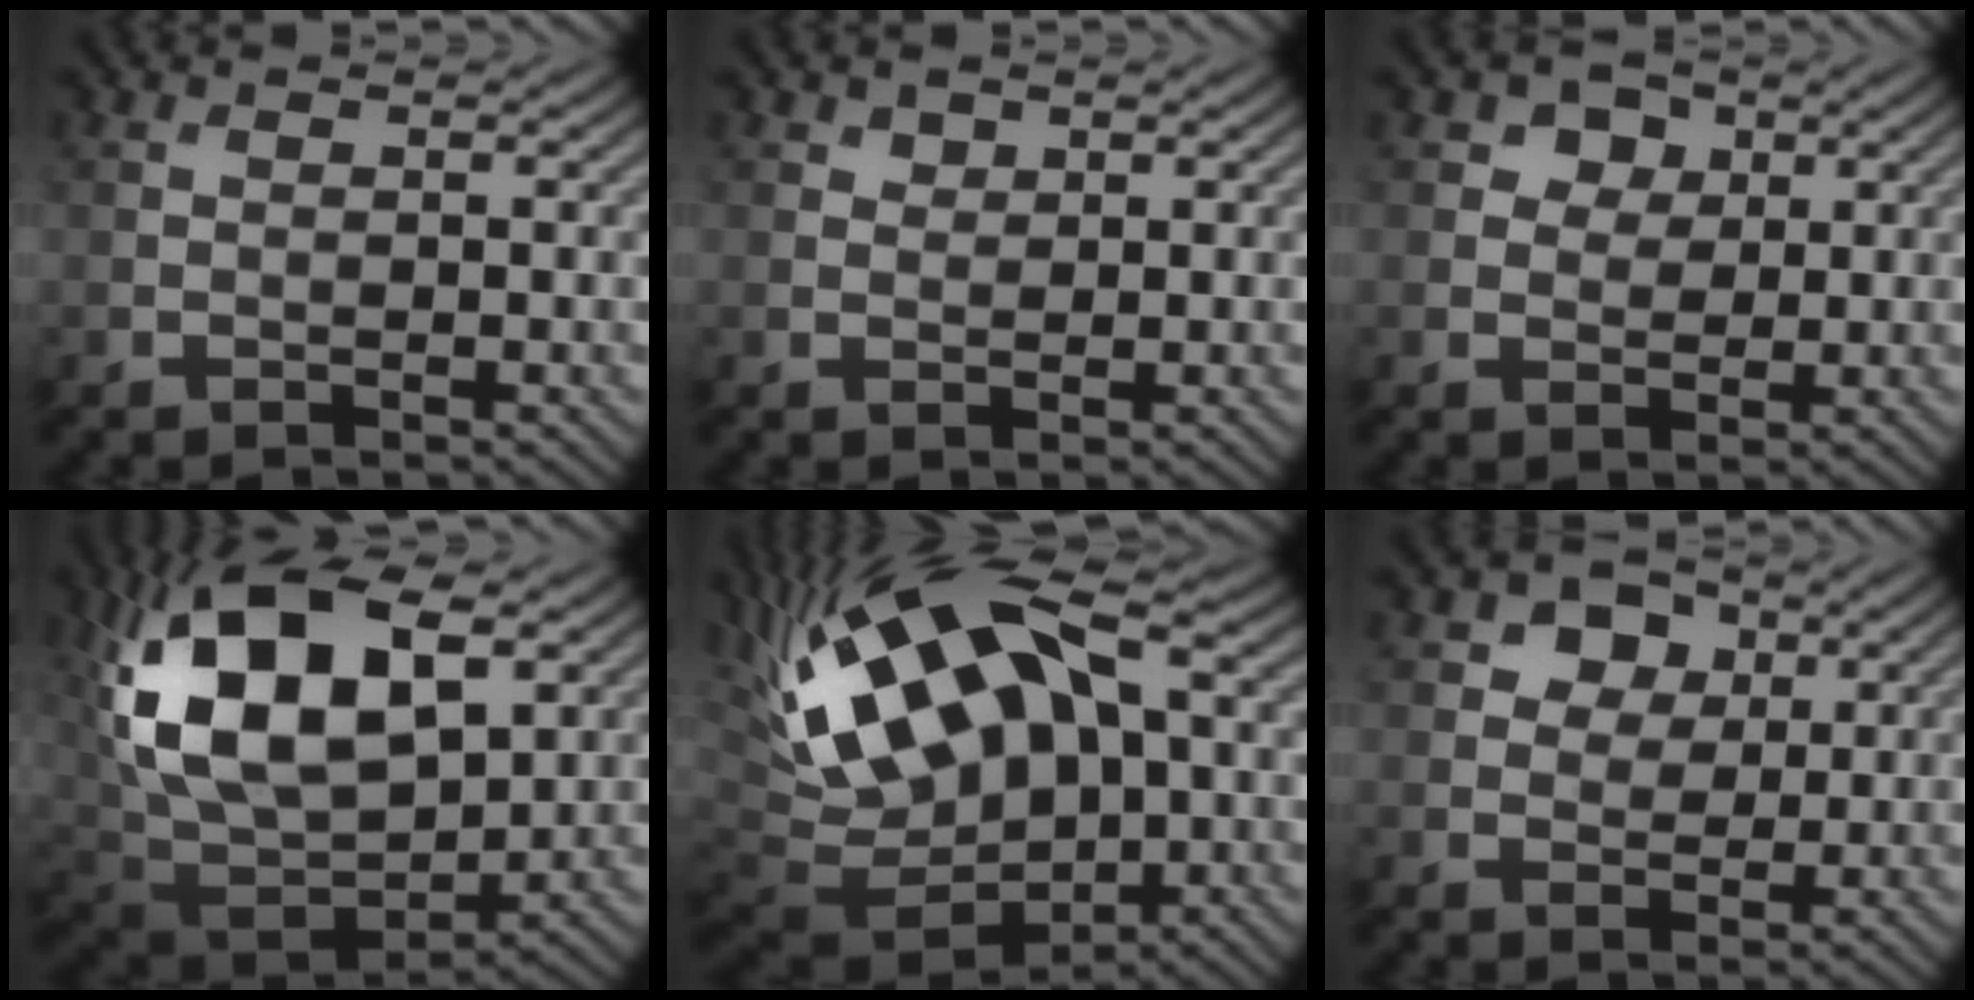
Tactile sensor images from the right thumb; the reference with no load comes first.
{"total": 1.0, "force": [0.7, 0.7, 0.2], "torque": [-0.002, -0.004, 0.014]}
{"total": 3.3, "force": [1.5, 2.6, 1.3], "torque": [-0.024, -0.004, 0.024]}
{"total": 18.7, "force": [5.8, 11.0, 13.9], "torque": [-0.283, 0.011, 0.111]}
{"total": 19.3, "force": [3.1, 10.9, 15.6], "torque": [-0.304, 0.009, 0.058]}
{"total": 4.7, "force": [2.1, 3.7, 2.0], "torque": [-0.037, -0.006, 0.032]}